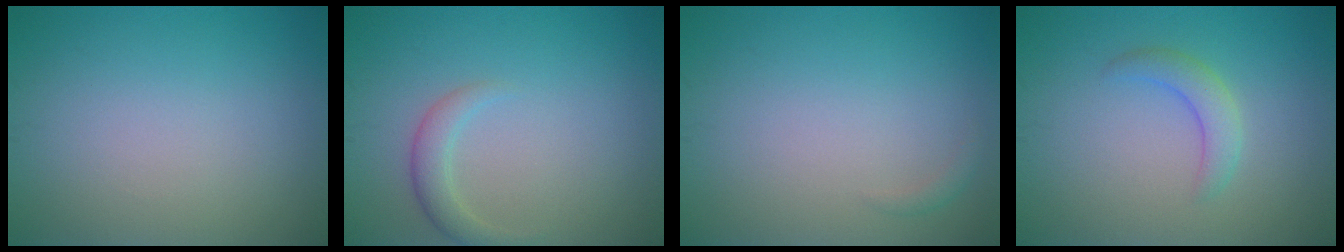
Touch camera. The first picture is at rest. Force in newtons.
{"total": 2.0, "press": 2.0, "slide": 0.1}
{"total": 0.6, "press": 0.6, "slide": 0.1}
{"total": 2.3, "press": 2.3, "slide": 0.2}